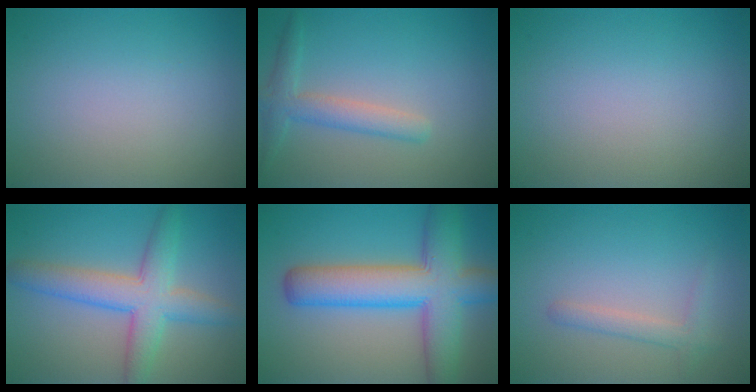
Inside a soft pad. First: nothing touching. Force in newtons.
{"total": 2.8, "press": 2.8, "slide": 0.1}
{"total": 0.0}
{"total": 5.8, "press": 5.8, "slide": 0.4}
{"total": 9.2, "press": 9.2, "slide": 0.2}
{"total": 1.7, "press": 1.7, "slide": 0.1}